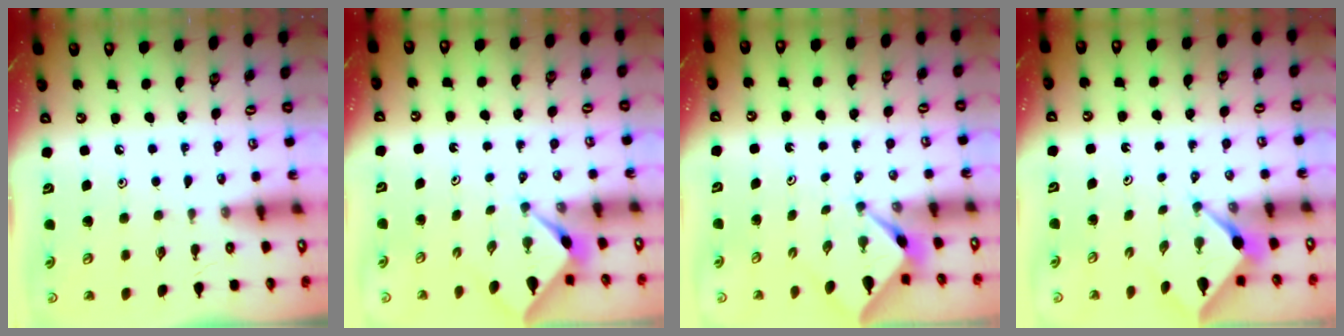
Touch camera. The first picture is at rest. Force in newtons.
{"total": 2.3, "press": 2.2, "slide": 0.3}
{"total": 2.2, "press": 2.2, "slide": 0.2}
{"total": 2.5, "press": 2.5, "slide": 0.3}